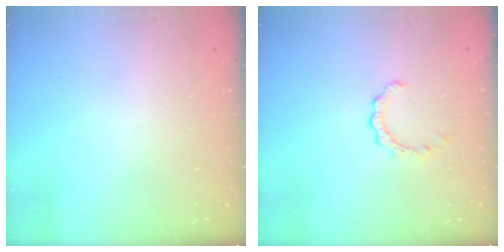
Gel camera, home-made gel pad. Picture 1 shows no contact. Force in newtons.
{"total": 2.3, "press": 2.3, "slide": 0.3}